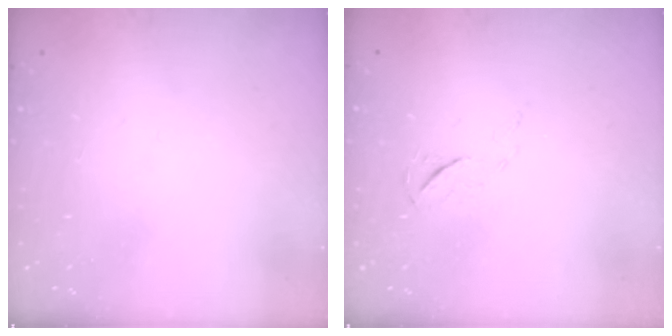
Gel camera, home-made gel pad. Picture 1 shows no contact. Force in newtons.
{"total": 4.9, "press": 4.9, "slide": 0.5}